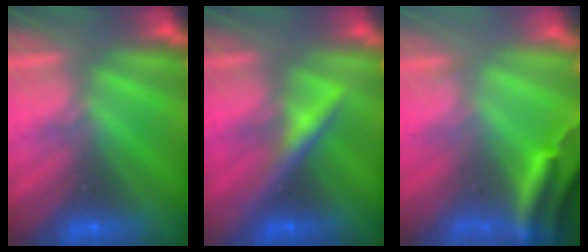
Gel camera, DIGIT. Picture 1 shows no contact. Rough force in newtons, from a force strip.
{"total": 3.4}
{"total": 3.7}